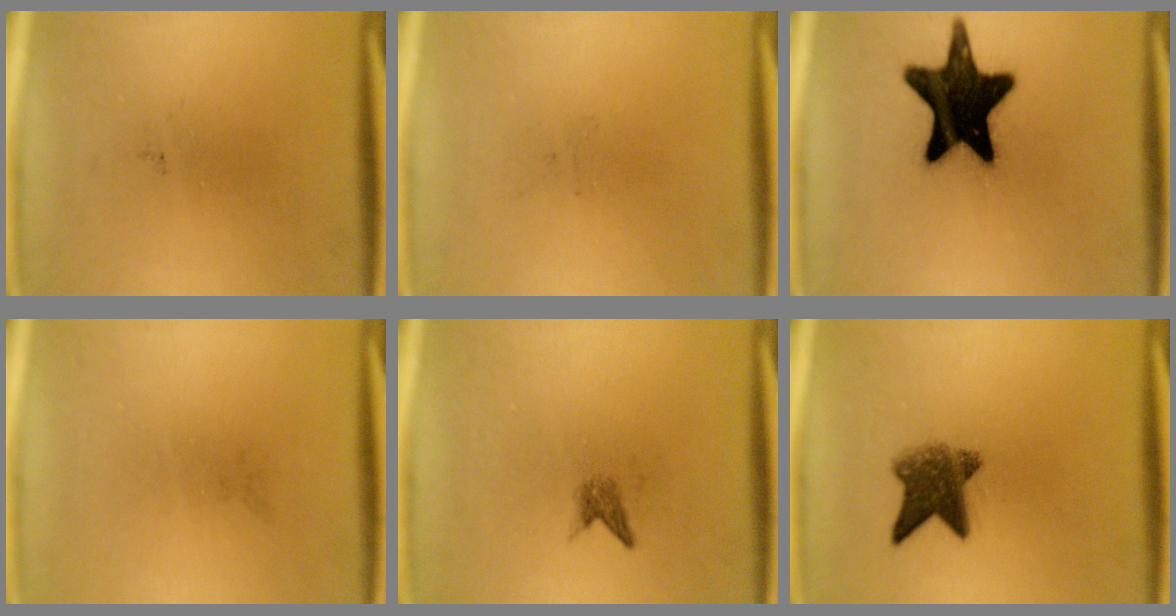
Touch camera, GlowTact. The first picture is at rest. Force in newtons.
{"total": 0.0}
{"total": 19.6}
{"total": 0.0}
{"total": 1.3}
{"total": 6.2}